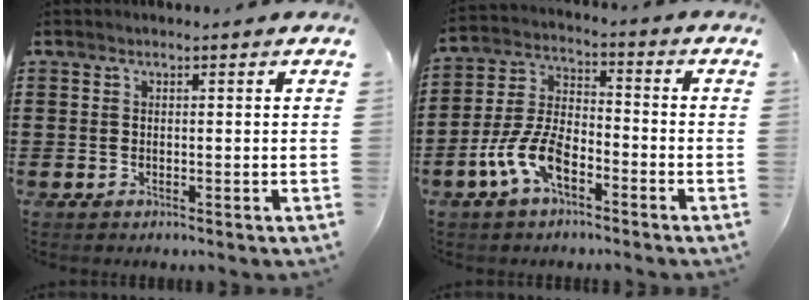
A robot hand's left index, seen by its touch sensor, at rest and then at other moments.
{"total": 8.7, "force": [-5.1, 3.8, 5.9], "torque": [-0.151, -0.004, -0.102]}